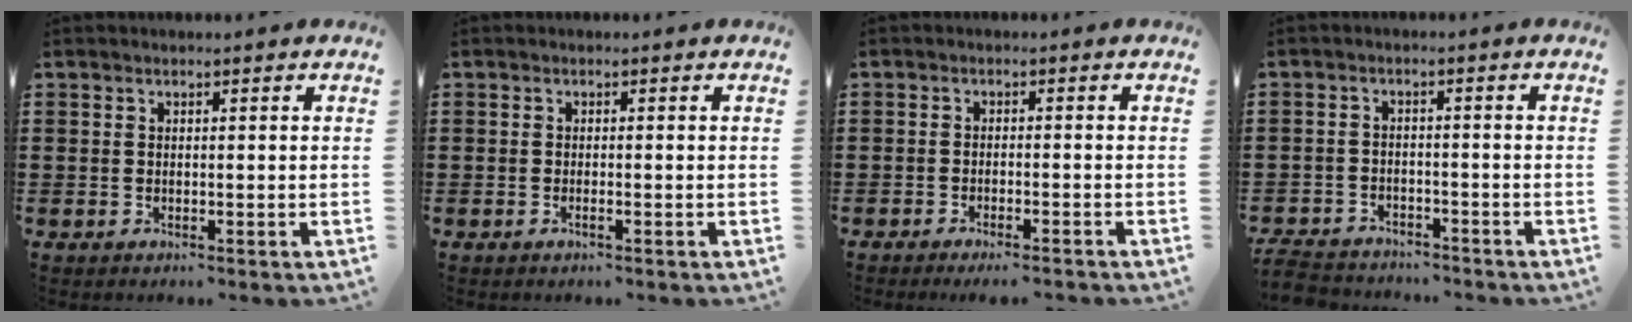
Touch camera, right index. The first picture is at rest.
{"total": 0.7, "force": [-0.3, 0.0, 0.6], "torque": [-0.011, -0.004, -0.006]}
{"total": 1.8, "force": [-1.7, -0.2, 0.8], "torque": [-0.021, -0.004, -0.034]}
{"total": 3.5, "force": [-3.4, 0.6, 0.1], "torque": [-0.021, -0.002, -0.077]}